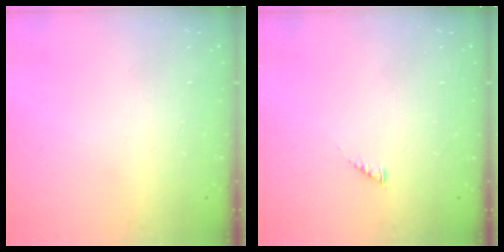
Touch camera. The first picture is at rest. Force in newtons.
{"total": 0.9, "press": 0.9, "slide": 0.3}